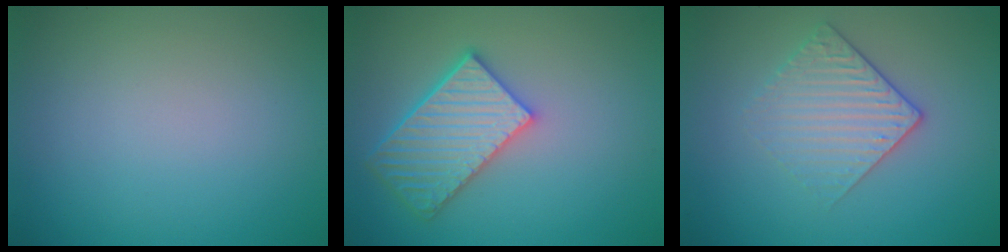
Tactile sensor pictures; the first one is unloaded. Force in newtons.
{"total": 5.2, "press": 4.6, "slide": 2.4}
{"total": 3.0, "press": 2.7, "slide": 1.3}